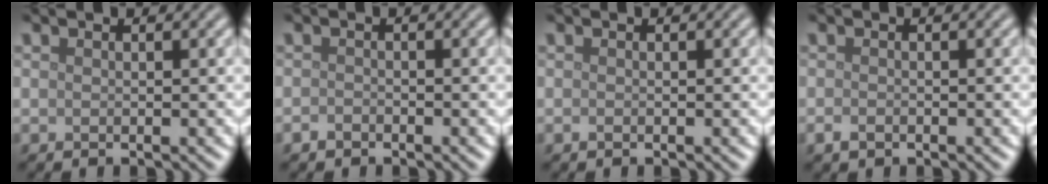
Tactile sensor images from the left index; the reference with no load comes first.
{"total": 0.8, "force": [-0.6, 0.4, 0.2], "torque": [-0.003, -0.002, -0.013]}
{"total": 0.0}
{"total": 0.8, "force": [-0.5, 0.5, 0.4], "torque": [-0.009, -0.003, -0.010]}